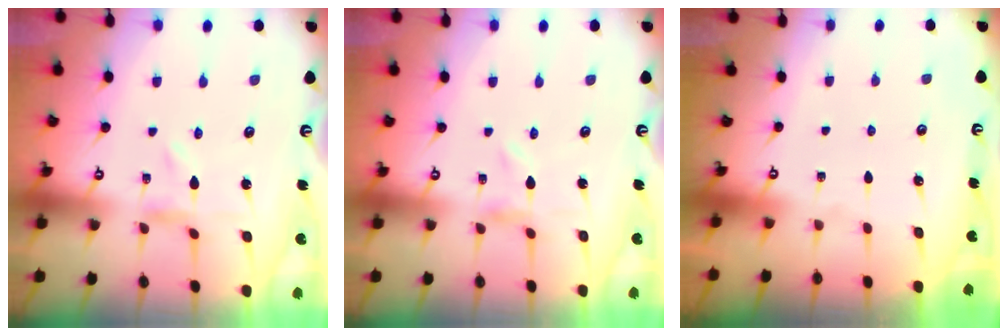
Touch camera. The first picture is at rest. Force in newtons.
{"total": 0.0}
{"total": 0.0}